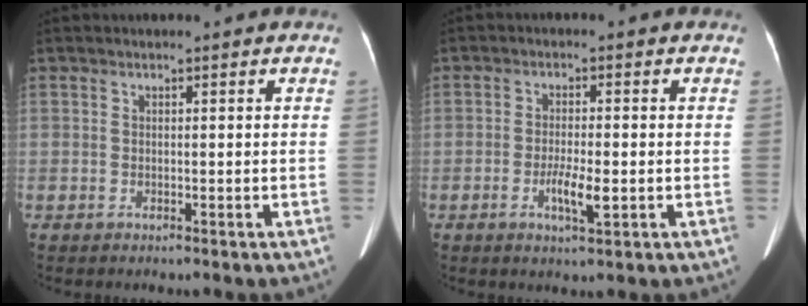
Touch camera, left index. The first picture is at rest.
{"total": 4.1, "force": [-1.2, 0.8, 3.9], "torque": [-0.075, -0.004, -0.018]}